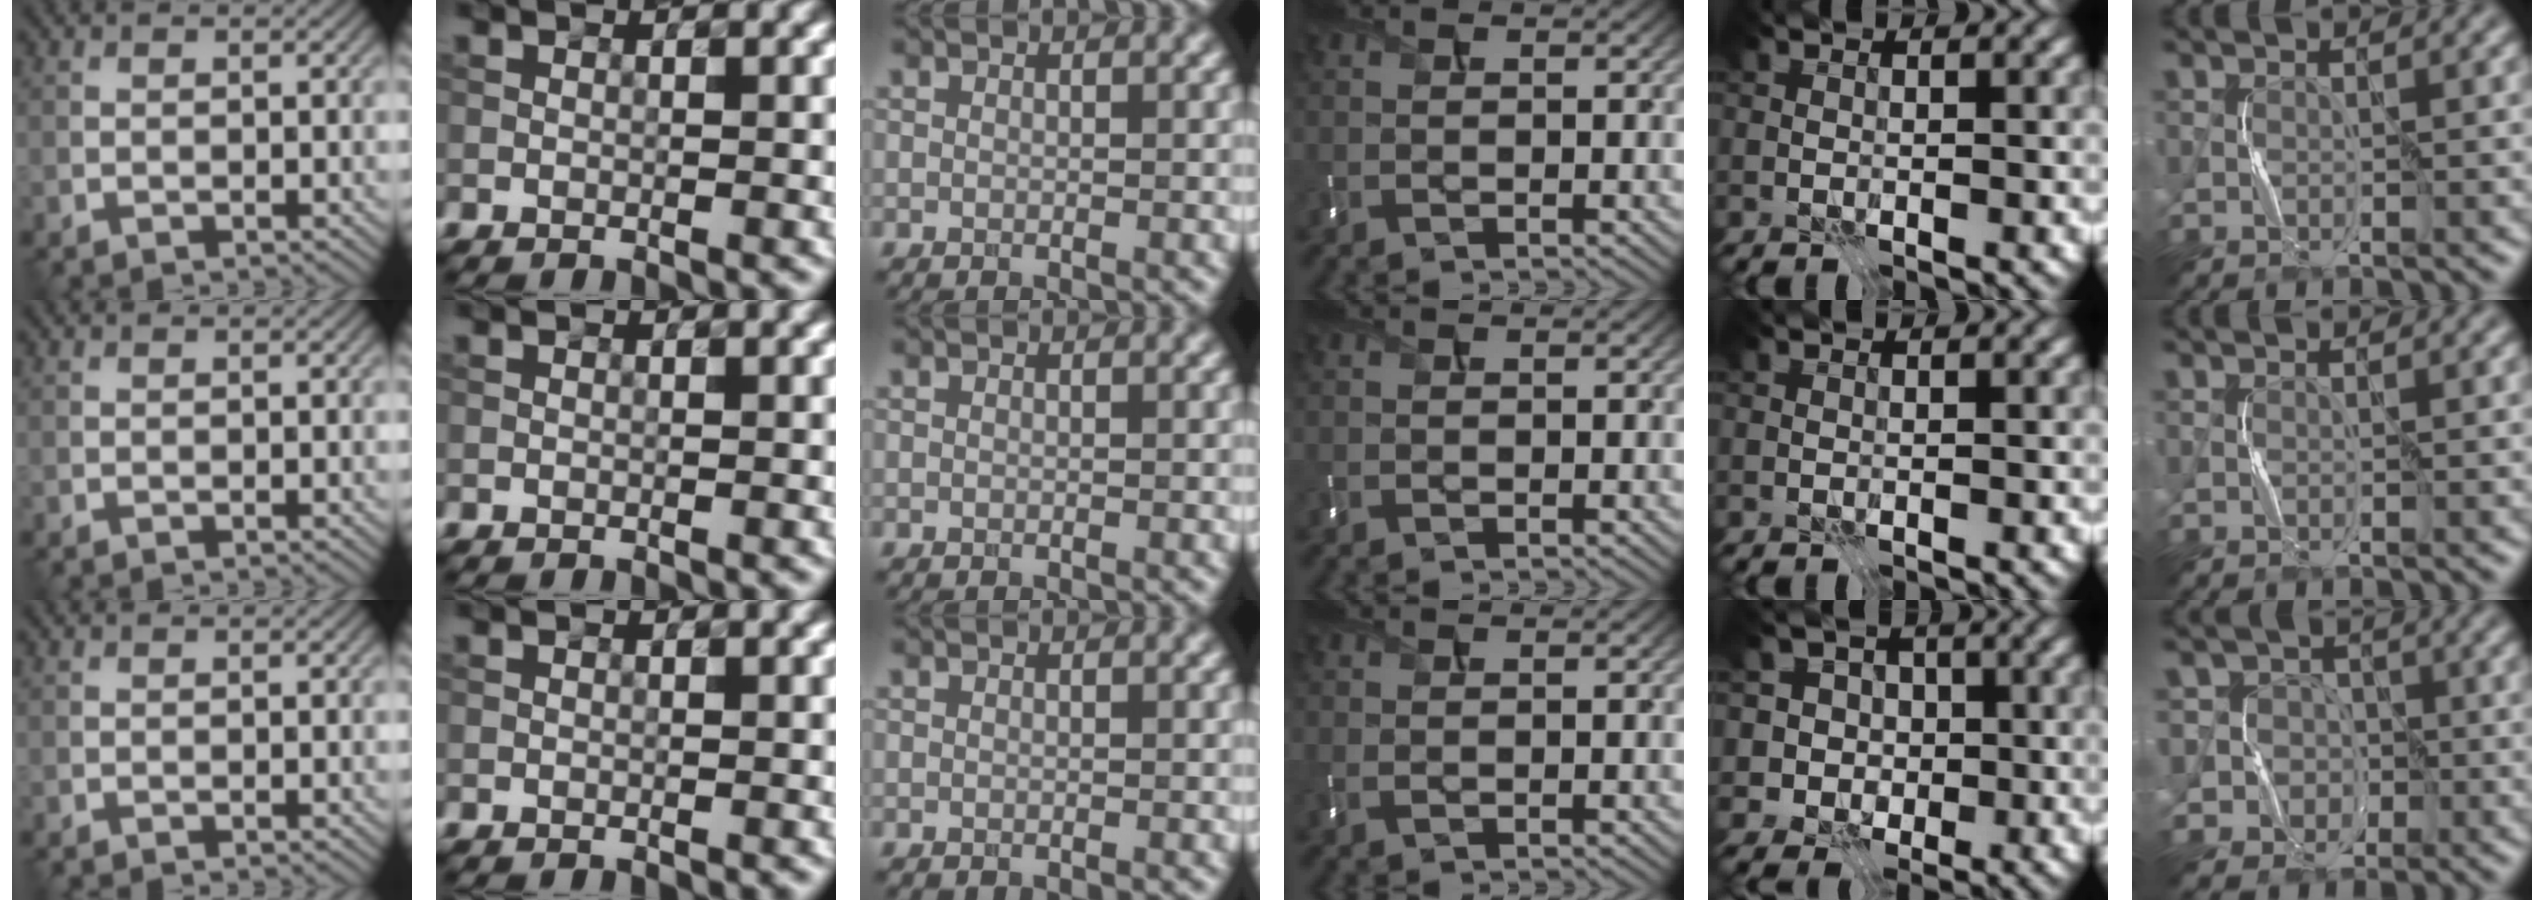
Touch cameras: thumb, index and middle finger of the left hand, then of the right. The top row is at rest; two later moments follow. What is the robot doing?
{"motion": "press", "object": "memory foam"}